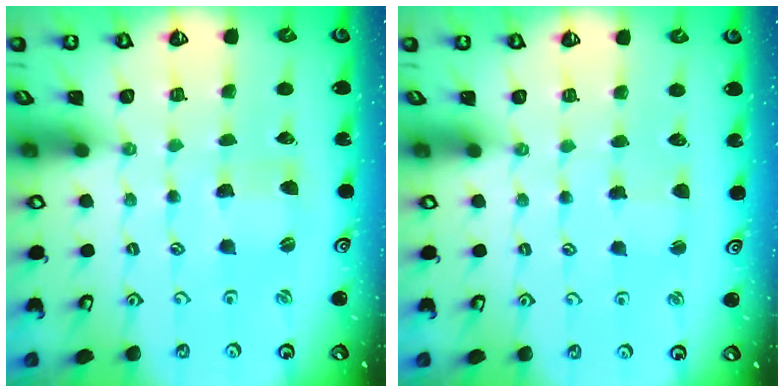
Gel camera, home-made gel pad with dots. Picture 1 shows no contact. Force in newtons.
{"total": 1.3, "press": 1.3, "slide": 0.2}